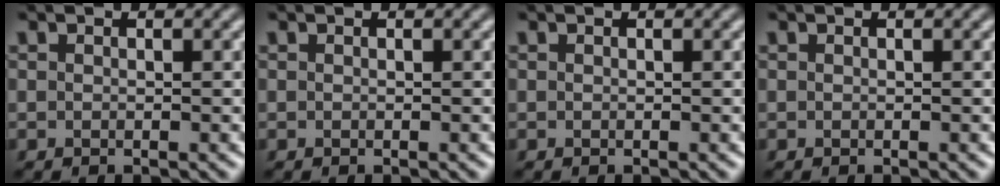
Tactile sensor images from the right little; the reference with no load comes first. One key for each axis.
{"total": 0.0}
{"total": 0.0}
{"total": 0.0}